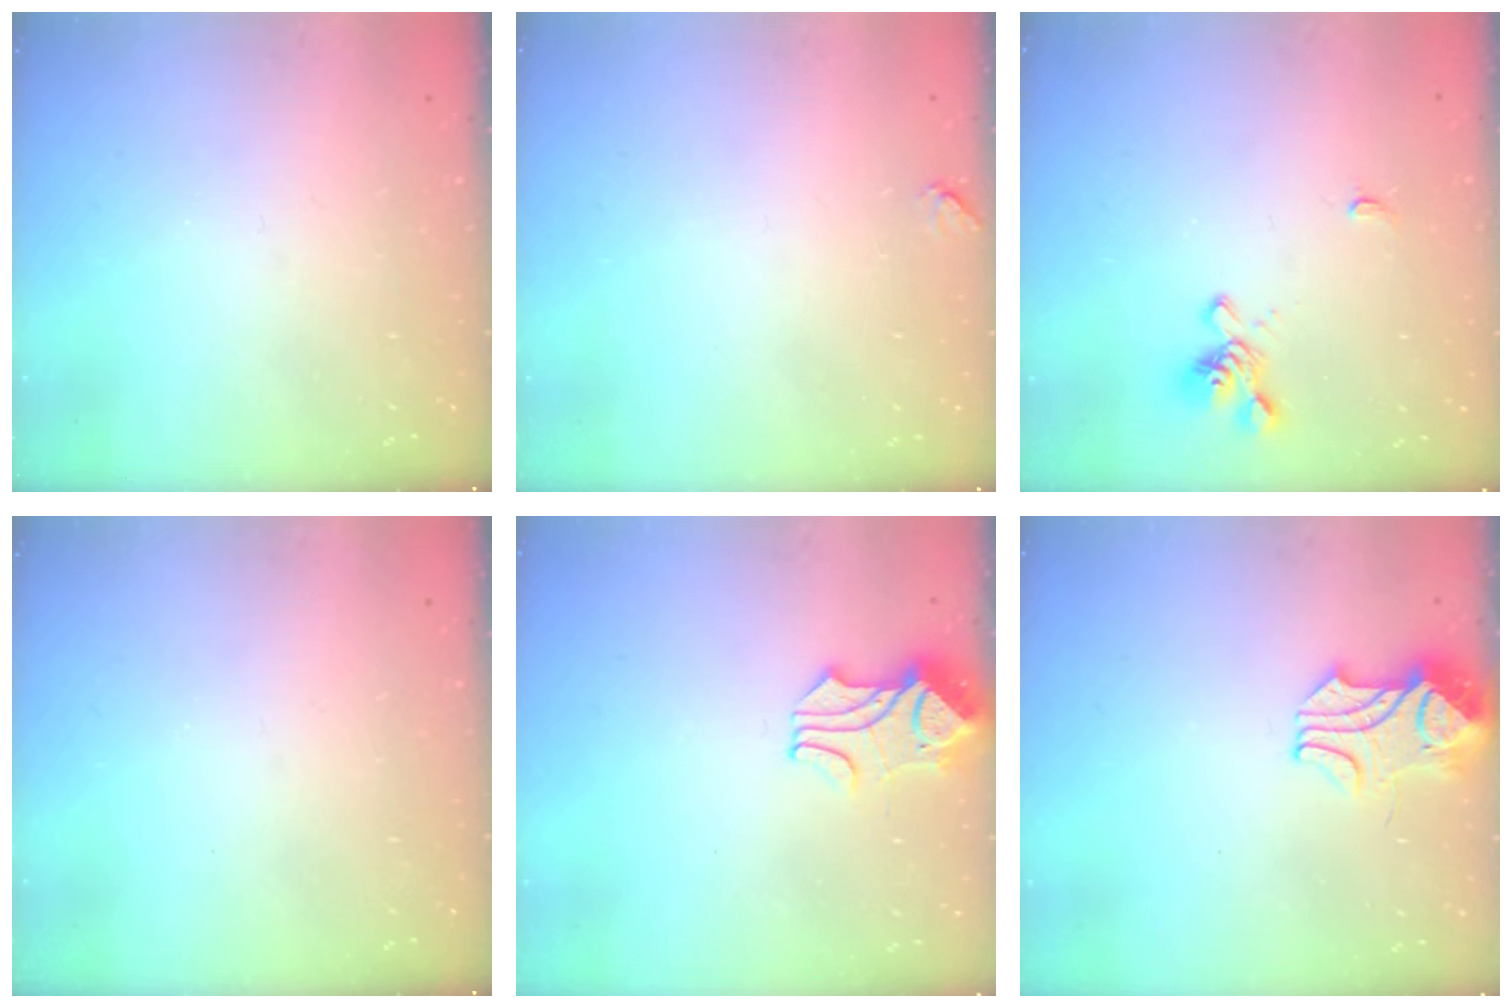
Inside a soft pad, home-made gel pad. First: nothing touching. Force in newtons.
{"total": 1.4, "press": 1.3, "slide": 0.5}
{"total": 1.2, "press": 0.2, "slide": 1.2}
{"total": 0.0}
{"total": 1.6, "press": 1.2, "slide": 1.0}
{"total": 2.4, "press": 2.2, "slide": 1.0}